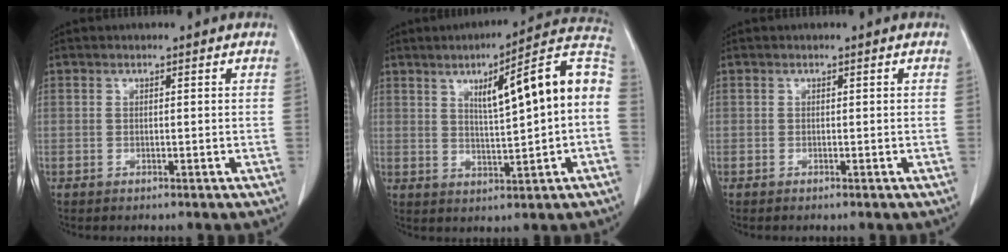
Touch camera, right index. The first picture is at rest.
{"total": 15.0, "force": [2.3, 1.4, 14.8], "torque": [-0.210, 0.031, 0.031]}
{"total": 0.0}